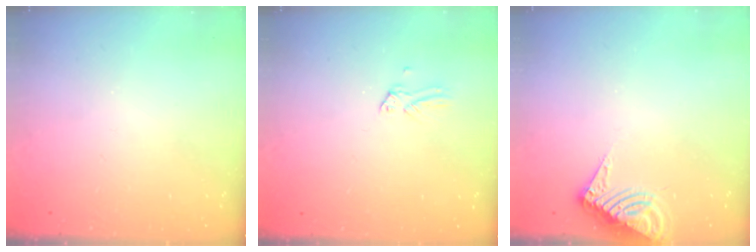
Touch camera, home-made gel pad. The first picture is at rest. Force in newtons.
{"total": 0.0}
{"total": 7.8, "press": 7.8, "slide": 0.2}